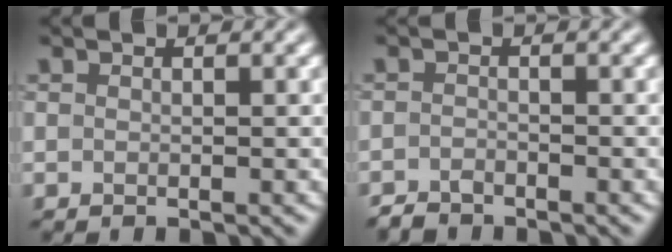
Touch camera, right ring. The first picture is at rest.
{"total": 1.4, "force": [-1.3, 0.4, 0.1], "torque": [-0.004, 0.004, -0.030]}